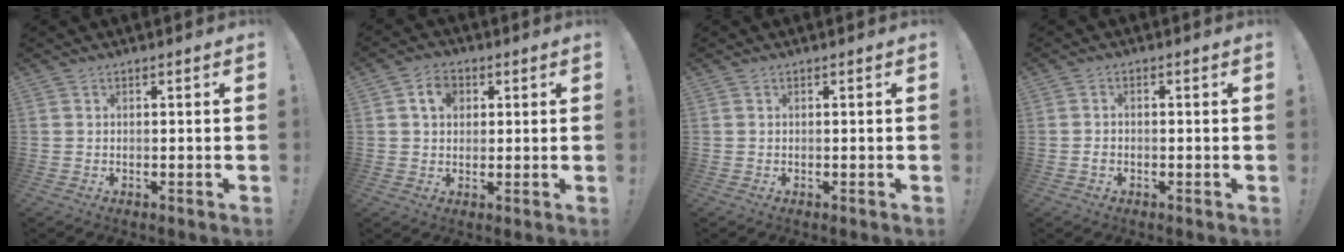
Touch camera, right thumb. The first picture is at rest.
{"total": 6.0, "force": [2.0, 4.6, 3.3], "torque": [-0.045, 0.004, 0.034]}
{"total": 0.0}
{"total": 1.6, "force": [-1.0, 0.8, 1.0], "torque": [-0.023, 0.008, -0.016]}